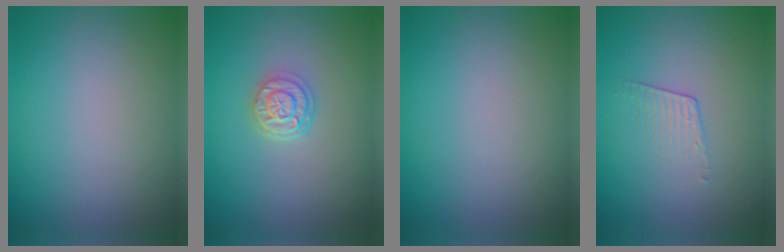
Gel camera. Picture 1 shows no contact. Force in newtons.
{"total": 3.0, "press": 2.4, "slide": 1.9}
{"total": 0.0}
{"total": 1.1, "press": 0.4, "slide": 1.1}